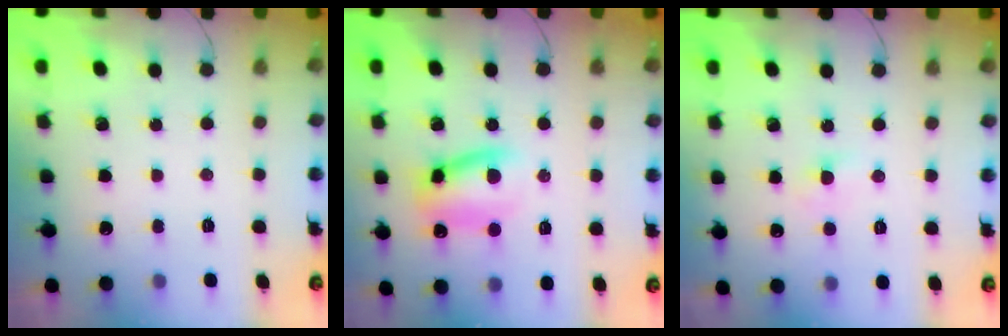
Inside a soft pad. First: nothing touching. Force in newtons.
{"total": 10.6, "press": 10.5, "slide": 1.4}
{"total": 2.3, "press": 2.1, "slide": 0.9}